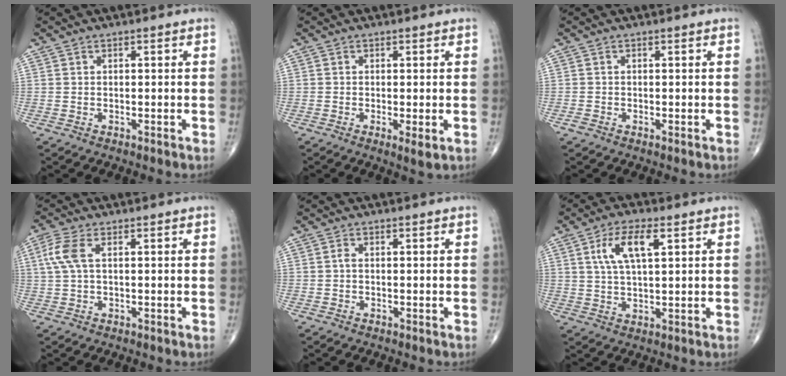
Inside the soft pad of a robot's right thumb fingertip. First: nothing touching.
{"total": 2.4, "force": [-0.5, 0.4, 2.3], "torque": [-0.043, -0.010, -0.010]}
{"total": 0.7, "force": [-0.4, 0.3, 0.5], "torque": [-0.010, -0.001, -0.007]}
{"total": 5.1, "force": [1.3, 2.2, 4.4], "torque": [-0.125, 0.017, 0.026]}
{"total": 0.7, "force": [-0.1, 0.4, 0.6], "torque": [-0.012, 0.000, -0.005]}
{"total": 8.1, "force": [3.0, 3.0, 6.9], "torque": [-0.134, -0.001, 0.058]}